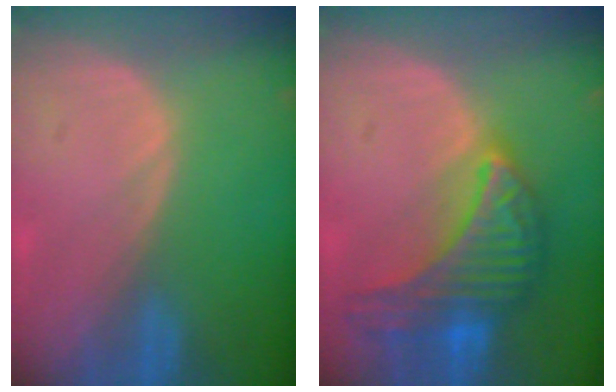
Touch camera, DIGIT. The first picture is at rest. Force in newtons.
{"total": 10.0, "press": 10.0, "slide": 0.5}